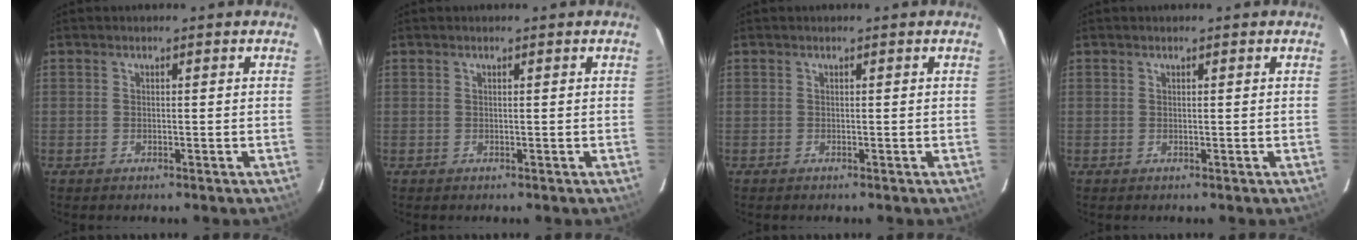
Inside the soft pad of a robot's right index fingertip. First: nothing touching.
{"total": 0.0}
{"total": 0.0}
{"total": 0.0}